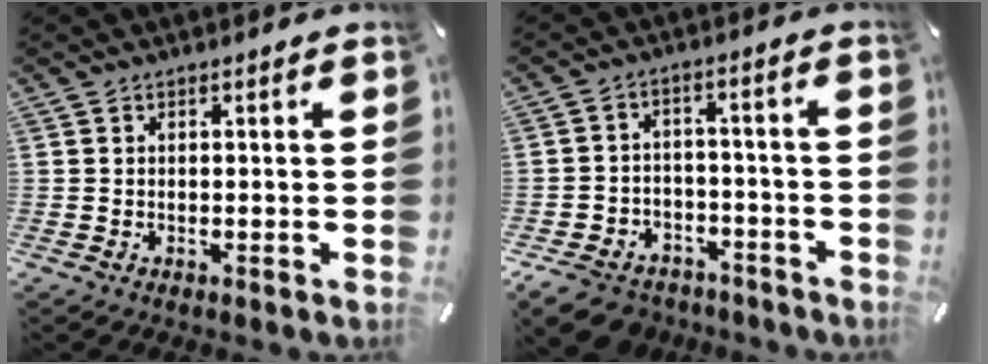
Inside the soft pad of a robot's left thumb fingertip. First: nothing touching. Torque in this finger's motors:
{"motor_torque": [0.59, 1.37, 0.47, 0.57, 0.25]}